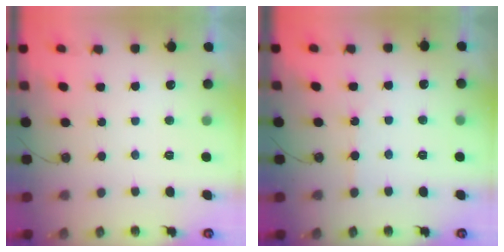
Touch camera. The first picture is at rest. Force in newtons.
{"total": 1.0, "press": 1.0, "slide": 0.2}